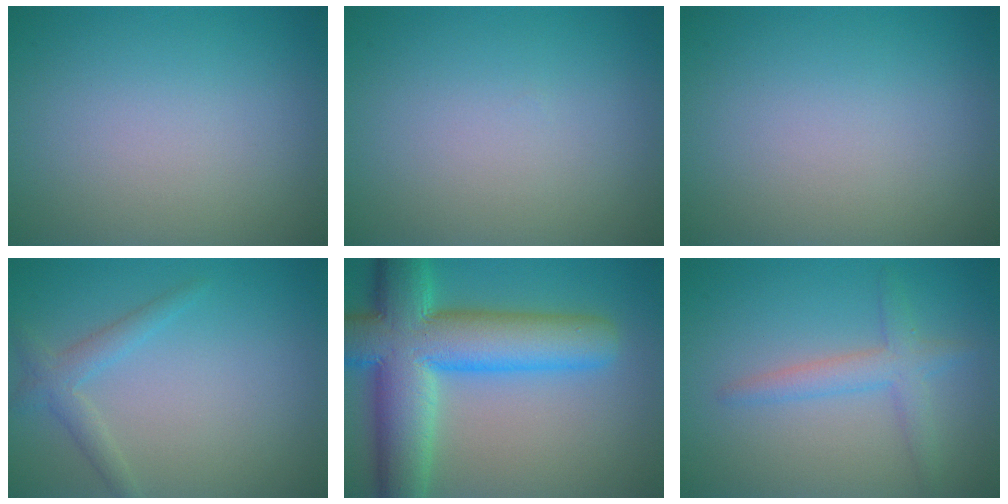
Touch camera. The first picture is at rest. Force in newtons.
{"total": 0.0}
{"total": 0.0}
{"total": 2.0, "press": 2.0, "slide": 0.2}
{"total": 12.3, "press": 12.3, "slide": 0.5}
{"total": 2.6, "press": 2.6, "slide": 0.1}